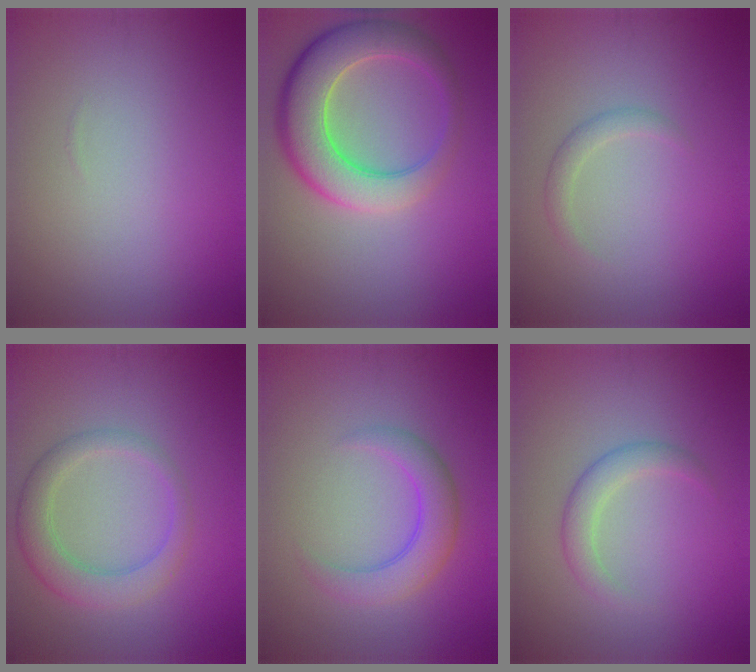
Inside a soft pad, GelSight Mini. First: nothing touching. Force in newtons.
{"total": 7.6, "press": 7.6, "slide": 0.4}
{"total": 1.4, "press": 1.4, "slide": 0.1}
{"total": 3.8, "press": 3.8, "slide": 0.1}
{"total": 3.6, "press": 3.6, "slide": 0.2}
{"total": 2.3, "press": 2.3, "slide": 0.2}